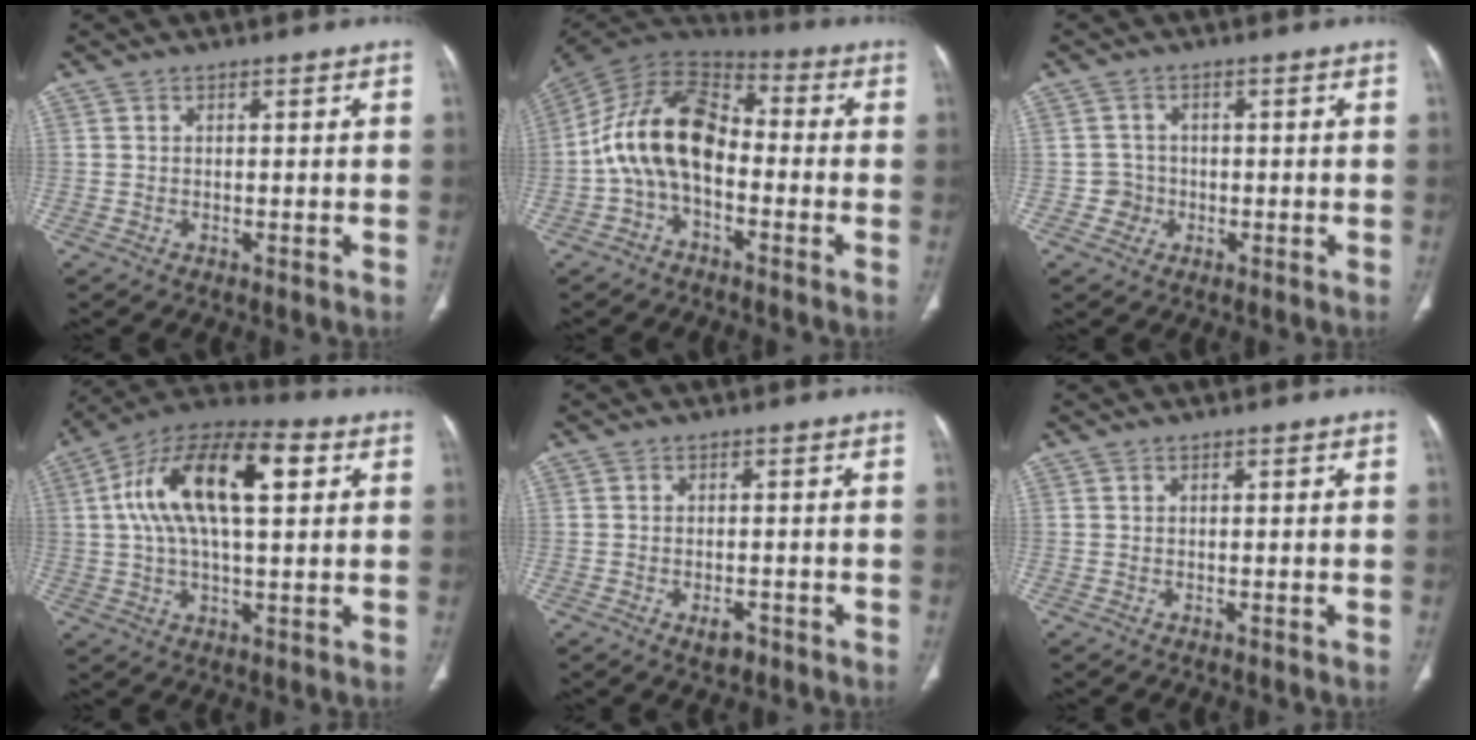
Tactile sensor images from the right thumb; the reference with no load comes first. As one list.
[{"total": 15.5, "force": [-2.4, 9.5, 12.0], "torque": [-0.213, 0.056, -0.055]}, {"total": 2.6, "force": [-0.7, 2.6, 0.0], "torque": [0.023, 0.012, -0.014]}, {"total": 19.4, "force": [4.8, 8.5, 16.8], "torque": [-0.292, 0.026, 0.071]}, {"total": 2.6, "force": [-1.4, 1.4, 1.7], "torque": [-0.023, 0.004, -0.018]}, {"total": 0.0}]